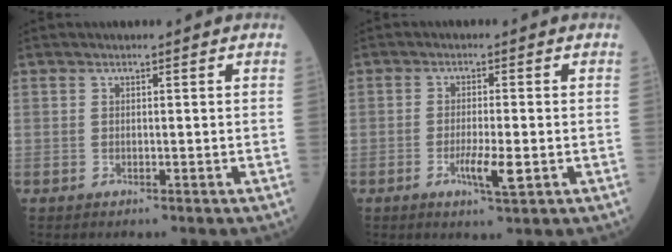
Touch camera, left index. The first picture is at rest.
{"total": 4.3, "force": [-1.5, 0.5, 4.1], "torque": [-0.078, -0.006, -0.024]}